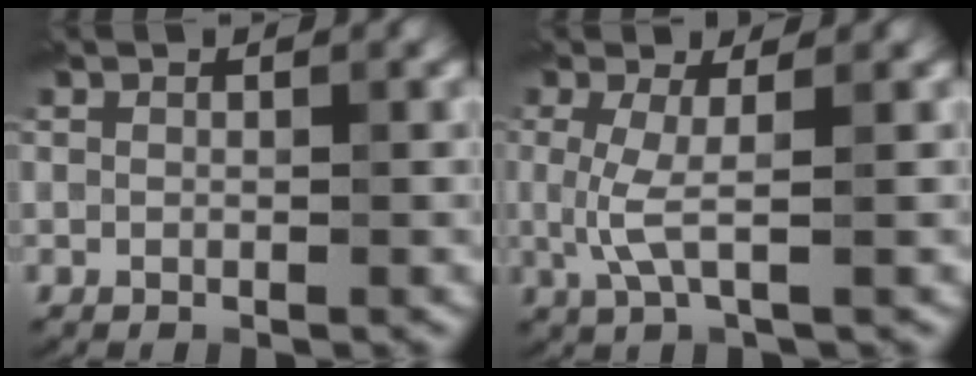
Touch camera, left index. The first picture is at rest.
{"total": 2.8, "force": [0.0, 0.6, 2.7], "torque": [-0.065, -0.004, 0.000]}